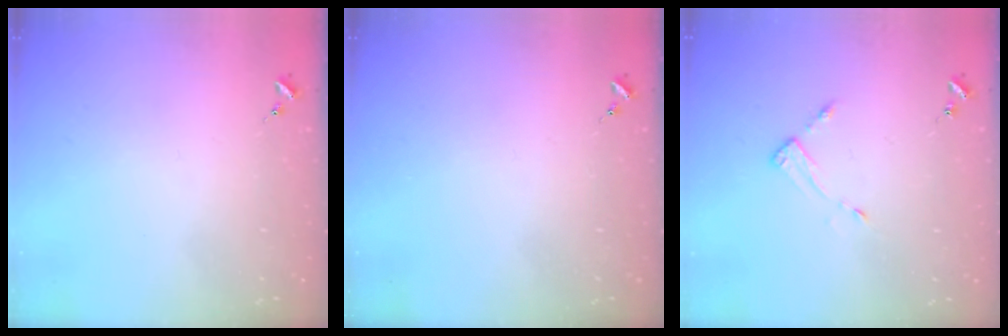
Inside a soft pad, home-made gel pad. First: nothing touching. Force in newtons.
{"total": 0.0}
{"total": 3.4, "press": 3.4, "slide": 0.4}